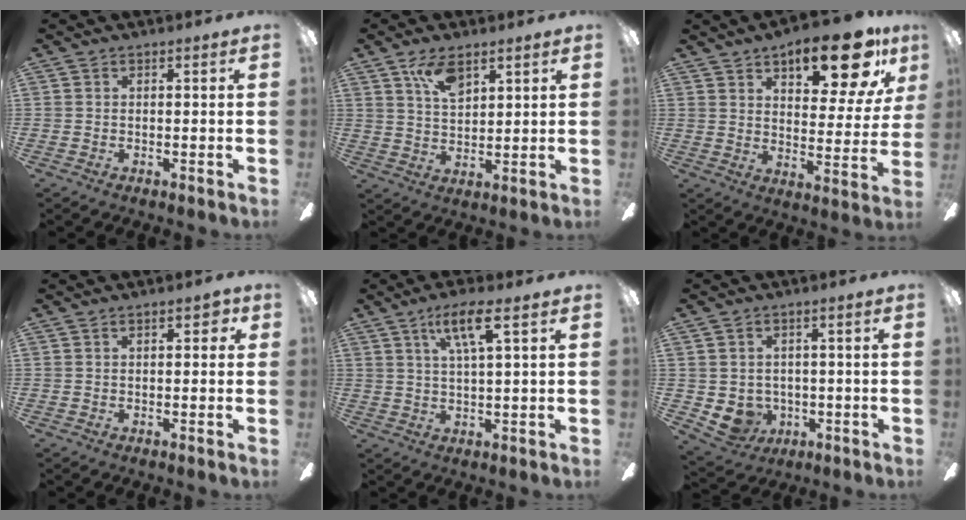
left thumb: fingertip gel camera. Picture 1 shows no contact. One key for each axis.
{"total": 7.6, "fx": 5.0, "fy": 3.4, "fz": 4.7, "tx": -0.079, "ty": -0.015, "tz": 0.087}
{"total": 17.4, "fx": 11.1, "fy": 6.5, "fz": 11.6, "tx": -0.151, "ty": -0.054, "tz": 0.176}
{"total": 3.1, "fx": 1.3, "fy": 1.4, "fz": 2.4, "tx": -0.025, "ty": -0.002, "tz": 0.016}
{"total": 8.0, "fx": 4.1, "fy": 1.5, "fz": 6.8, "tx": -0.123, "ty": -0.003, "tz": 0.064}
{"total": 5.6, "fx": -0.5, "fy": 5.3, "fz": 1.8, "tx": -0.063, "ty": -0.005, "tz": -0.007}